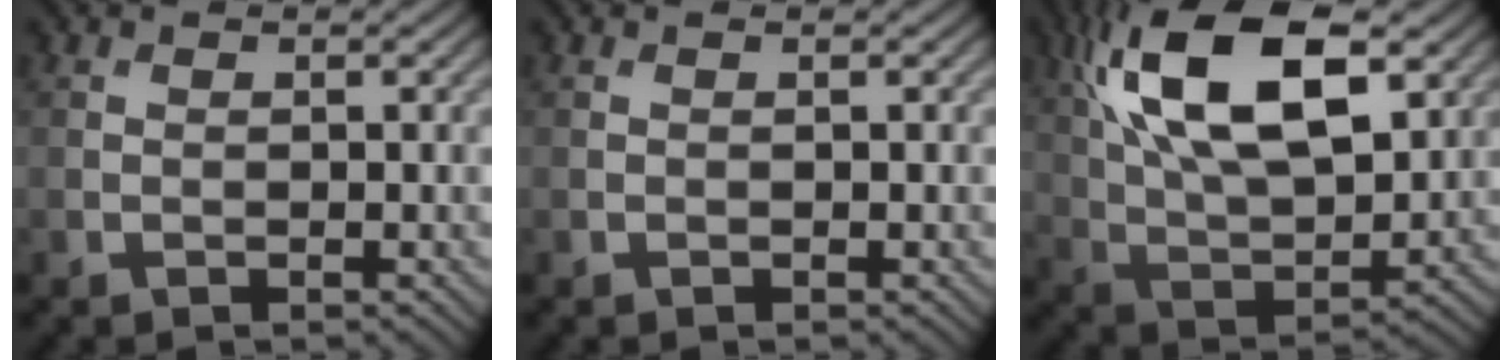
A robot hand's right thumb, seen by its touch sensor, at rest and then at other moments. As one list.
[{"total": 0.0}, {"total": 16.4, "force": [6.7, 7.6, 12.9], "torque": [-0.269, 0.021, 0.117]}]